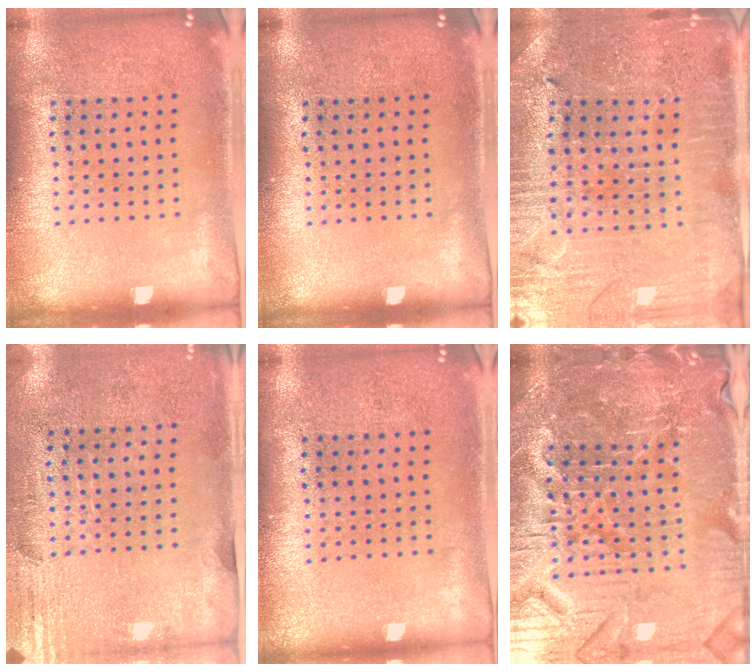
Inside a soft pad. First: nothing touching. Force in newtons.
{"total": 0.0}
{"total": 1.8, "press": 1.8, "slide": 0.4}
{"total": 2.9, "press": 2.4, "slide": 1.5}
{"total": 0.0}
{"total": 5.5, "press": 5.2, "slide": 1.6}